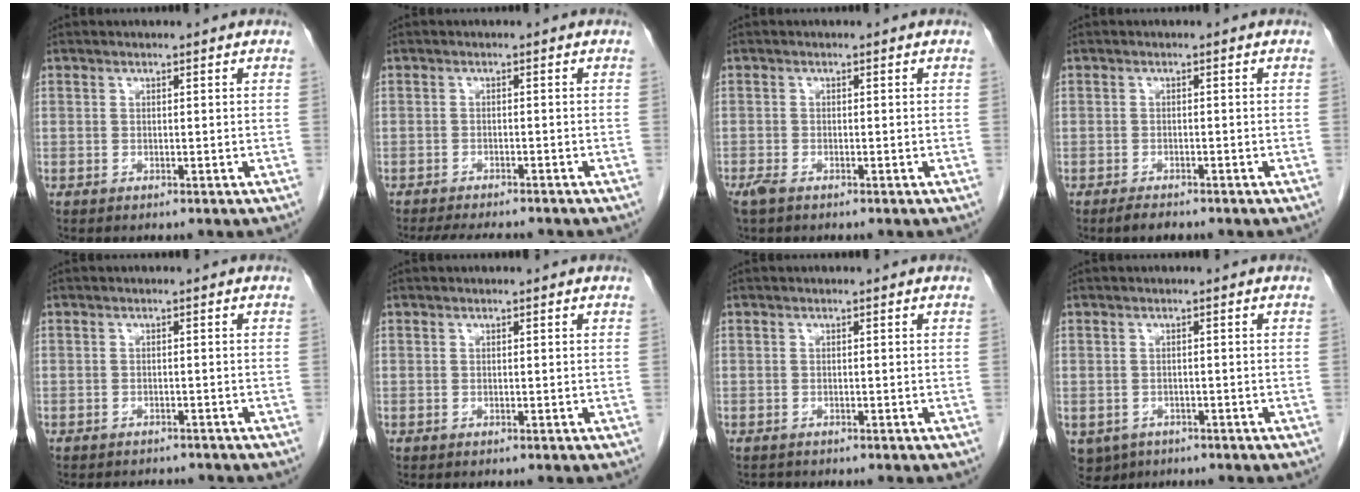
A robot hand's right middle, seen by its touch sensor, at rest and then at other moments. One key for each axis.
{"total": 7.7, "fx": -6.8, "fy": 1.7, "fz": 3.2, "tx": -0.045, "ty": -0.010, "tz": -0.095}
{"total": 2.0, "fx": -1.4, "fy": 0.7, "fz": 1.2, "tx": -0.033, "ty": -0.006, "tz": -0.026}
{"total": 2.0, "fx": -1.6, "fy": 0.6, "fz": 1.0, "tx": -0.023, "ty": -0.004, "tz": -0.023}
{"total": 4.3, "fx": -4.0, "fy": 1.5, "fz": 0.9, "tx": -0.010, "ty": -0.001, "tz": -0.050}
{"total": 0.0}
{"total": 0.6, "fx": -0.6, "fy": 0.2, "fz": -0.1, "tx": -0.008, "ty": -0.002, "tz": -0.012}
{"total": 5.2, "fx": -3.1, "fy": 3.9, "fz": 1.4, "tx": -0.028, "ty": -0.001, "tz": -0.043}